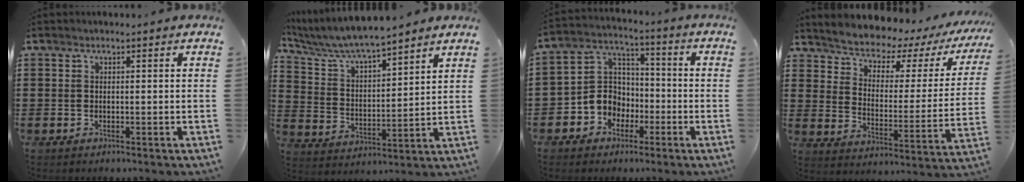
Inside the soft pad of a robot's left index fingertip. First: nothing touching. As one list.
[{"total": 5.8, "force": [5.6, 0.3, 1.7], "torque": [-0.060, -0.035, 0.093]}, {"total": 7.3, "force": [-2.7, 6.5, 1.8], "torque": [-0.075, 0.009, -0.058]}, {"total": 4.4, "force": [4.3, 0.9, 0.6], "torque": [-0.043, -0.045, 0.065]}]